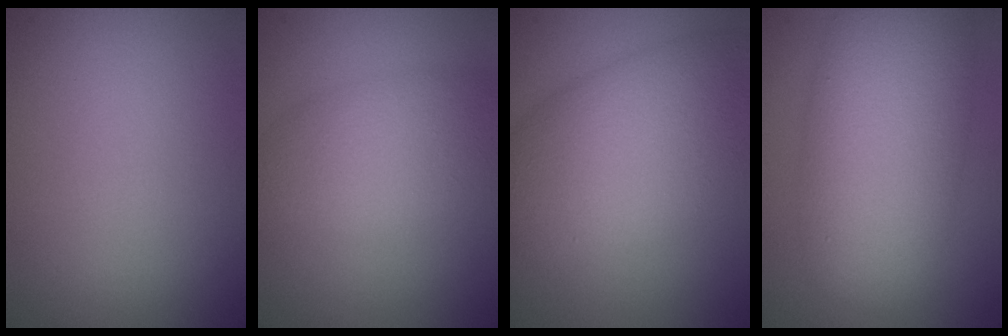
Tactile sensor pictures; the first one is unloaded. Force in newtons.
{"total": 4.9, "press": 4.9, "slide": 0.2}
{"total": 9.4, "press": 9.4, "slide": 0.4}
{"total": 10.2, "press": 10.1, "slide": 0.2}